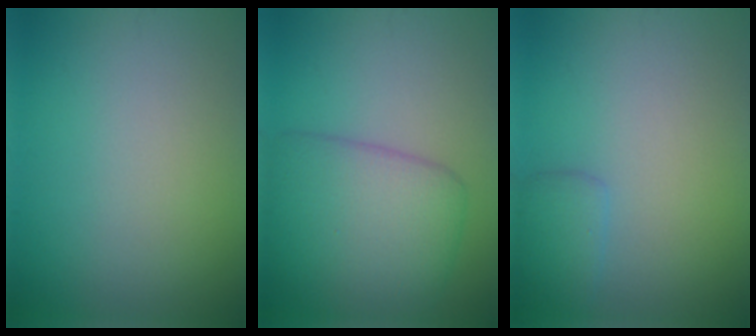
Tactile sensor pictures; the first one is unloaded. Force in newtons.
{"total": 7.0, "press": 7.0, "slide": 0.2}
{"total": 1.6, "press": 1.6, "slide": 0.1}